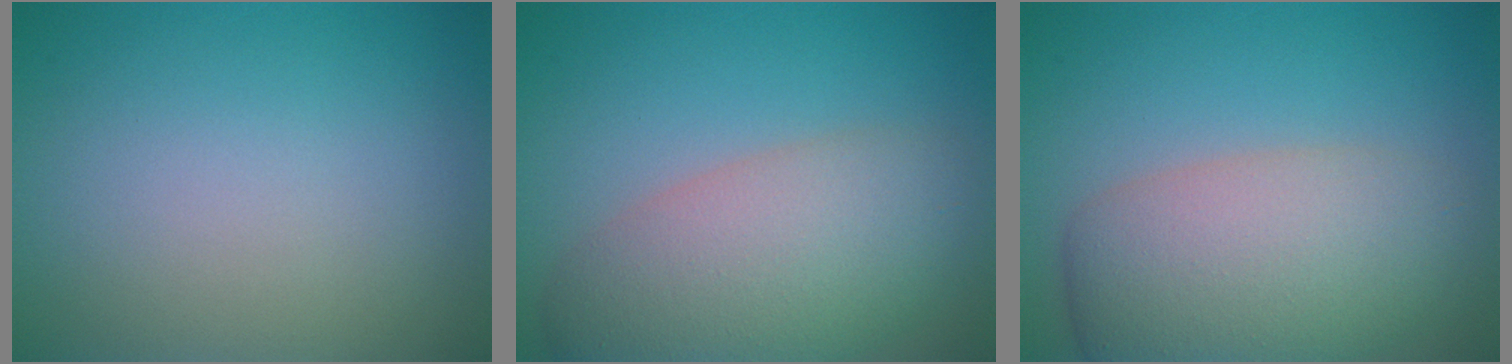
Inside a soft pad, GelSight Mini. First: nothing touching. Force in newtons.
{"total": 8.0, "press": 8.0, "slide": 0.6}
{"total": 8.0, "press": 8.0, "slide": 0.4}